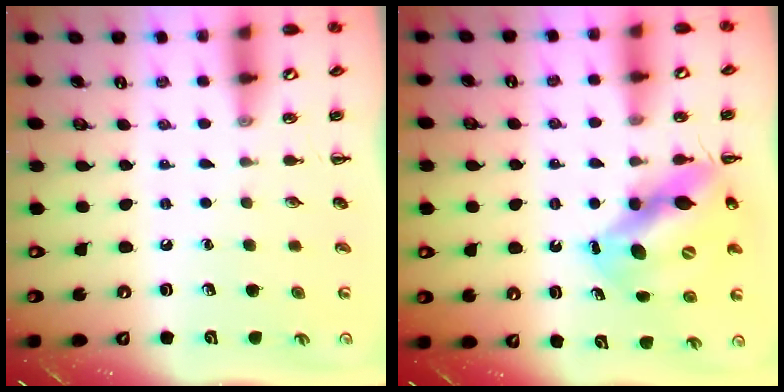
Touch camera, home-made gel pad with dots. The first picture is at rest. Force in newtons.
{"total": 11.9, "press": 11.6, "slide": 2.7}